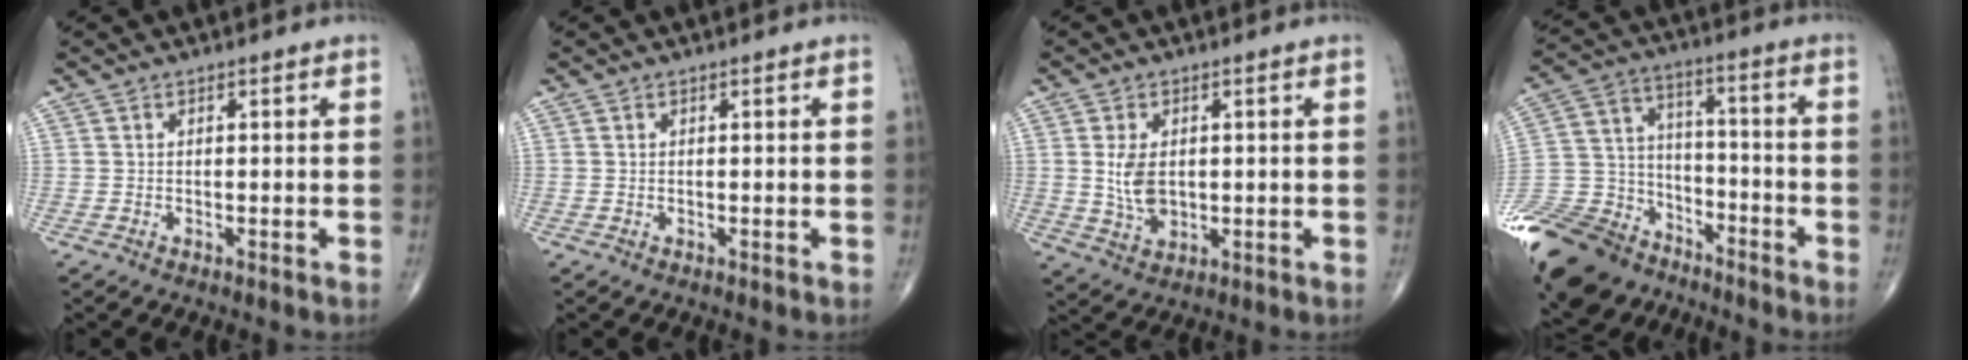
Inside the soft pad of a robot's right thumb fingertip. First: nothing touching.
{"total": 0.0}
{"total": 6.3, "force": [0.6, 4.0, 4.8], "torque": [-0.081, -0.009, 0.020]}
{"total": 24.1, "force": [-17.4, 14.1, 8.9], "torque": [-0.215, 0.065, -0.303]}